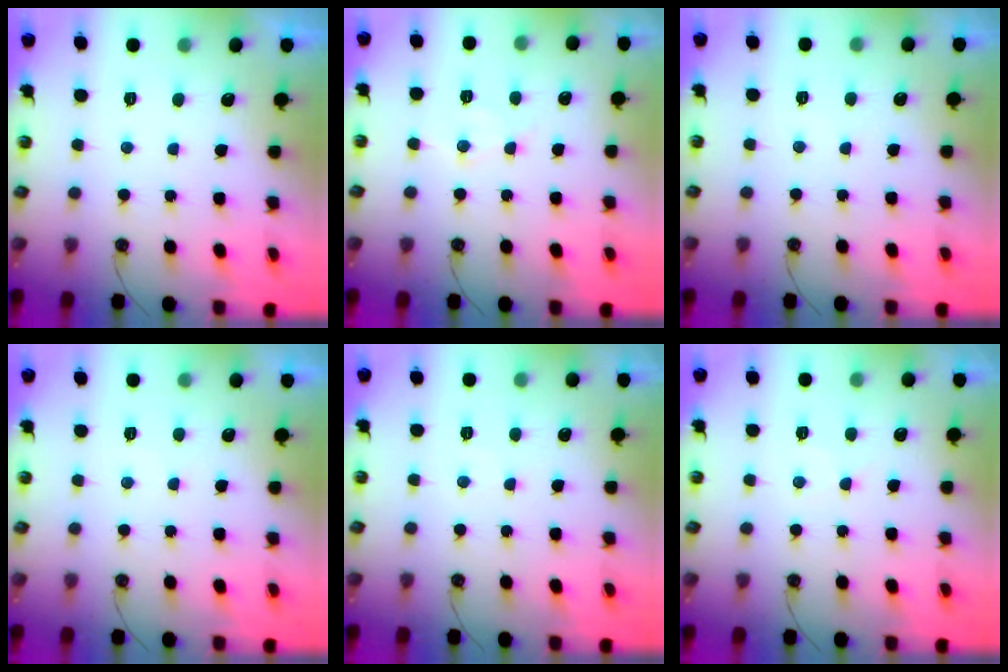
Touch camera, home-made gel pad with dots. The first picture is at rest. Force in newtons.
{"total": 6.1, "press": 6.1, "slide": 0.5}
{"total": 3.1, "press": 3.0, "slide": 0.5}
{"total": 1.8, "press": 1.8, "slide": 0.4}
{"total": 2.9, "press": 2.9, "slide": 0.5}
{"total": 5.1, "press": 5.0, "slide": 0.8}